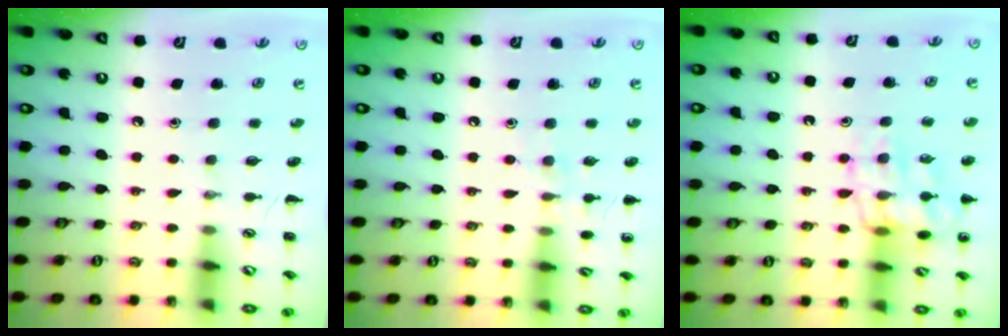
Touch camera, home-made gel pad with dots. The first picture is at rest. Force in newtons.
{"total": 7.0, "press": 6.7, "slide": 2.0}
{"total": 16.5, "press": 16.4, "slide": 2.2}